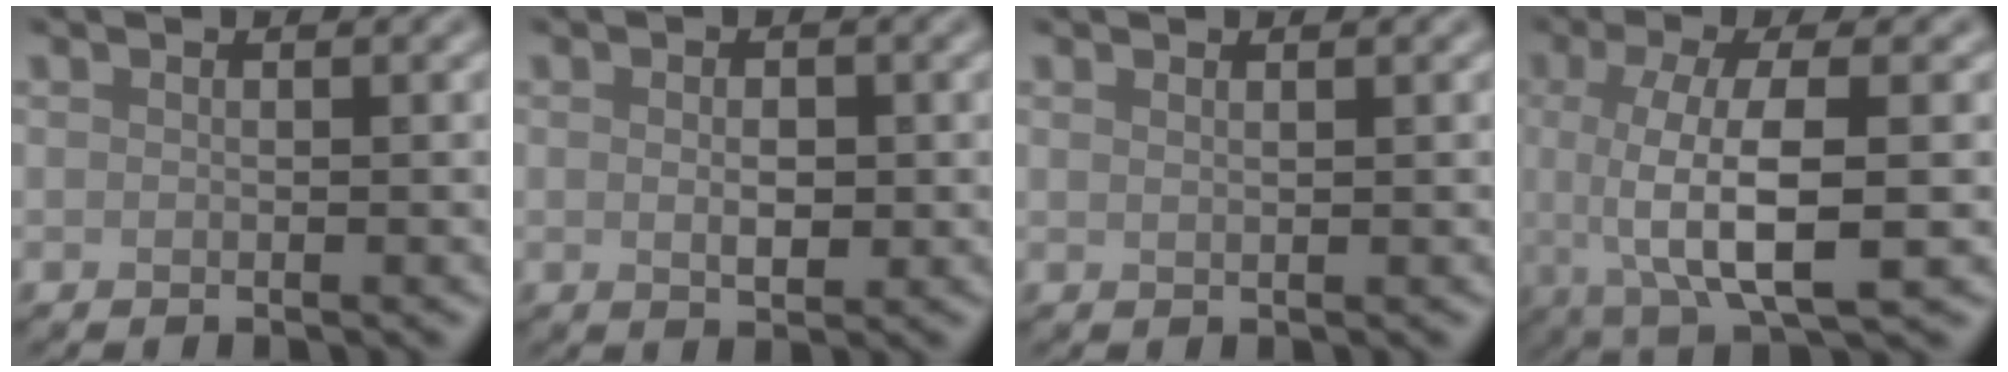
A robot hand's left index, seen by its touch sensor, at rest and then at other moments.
{"total": 2.0, "force": [0.0, 1.1, 1.7], "torque": [-0.031, -0.001, 0.002]}
{"total": 0.8, "force": [0.6, 0.3, 0.4], "torque": [-0.005, -0.001, 0.005]}
{"total": 7.6, "force": [-0.3, 2.3, 7.3], "torque": [-0.132, -0.002, -0.006]}